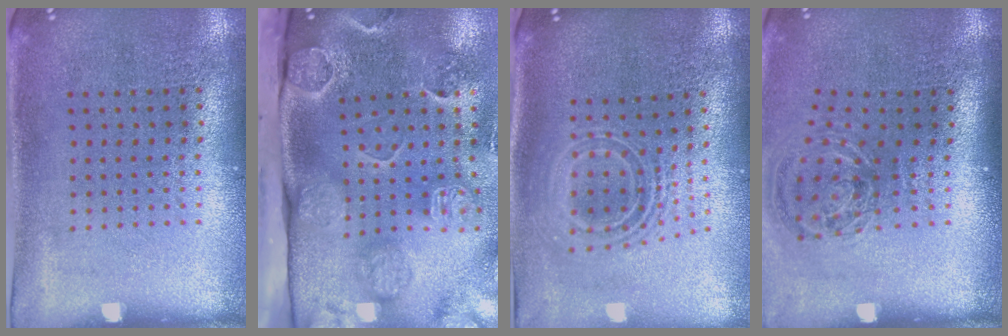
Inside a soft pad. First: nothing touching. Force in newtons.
{"total": 4.5, "press": 3.4, "slide": 2.8}
{"total": 2.1, "press": 1.5, "slide": 1.5}
{"total": 1.2, "press": 1.0, "slide": 0.6}